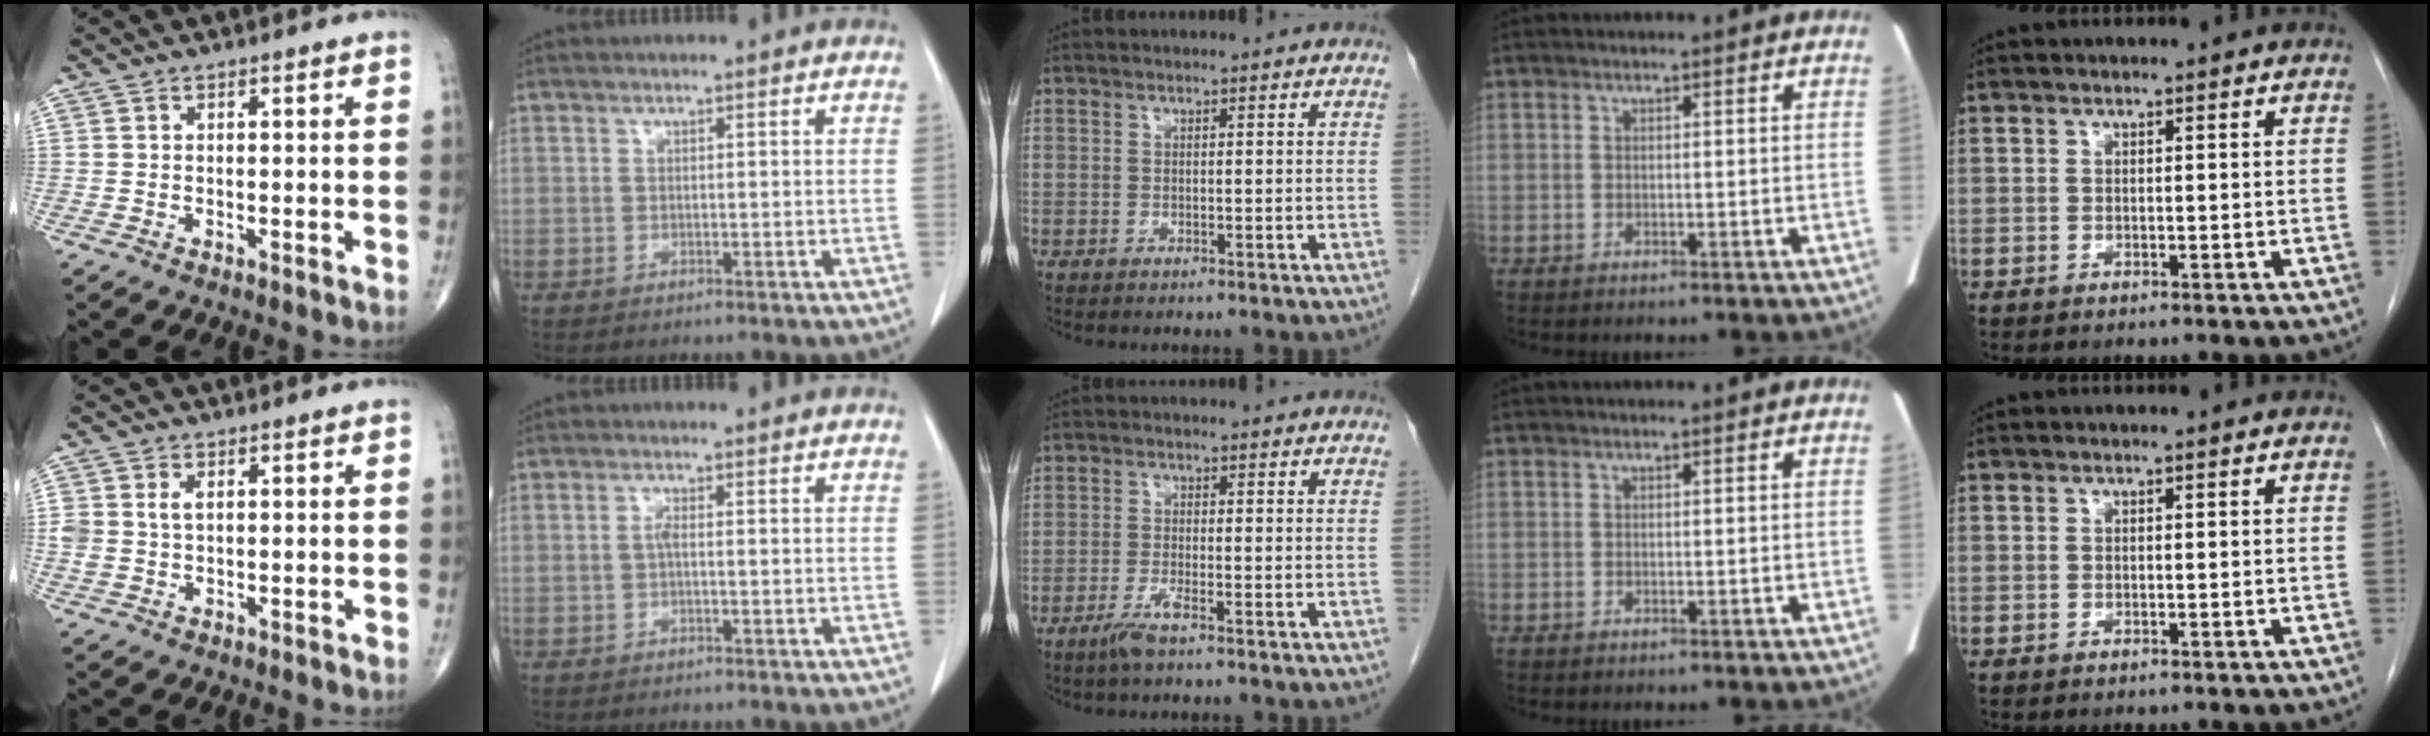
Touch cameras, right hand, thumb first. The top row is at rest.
{"thumb": {"total": 3.0, "force": [0.7, 2.0, 2.1], "torque": [-0.042, 0.002, 0.017]}, "index": {"total": 1.0, "force": [-0.2, 0.1, 1.0], "torque": [-0.021, 0.001, -0.004]}, "middle": {"total": 2.8, "force": [-2.0, 0.0, 2.0], "torque": [-0.047, -0.006, -0.040]}}